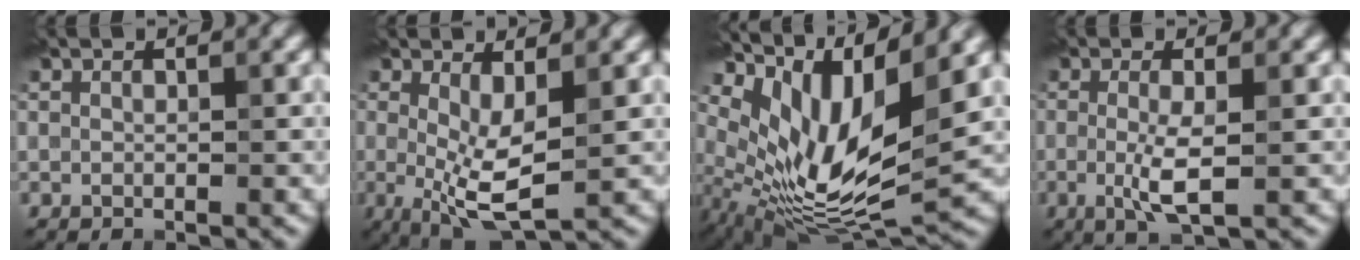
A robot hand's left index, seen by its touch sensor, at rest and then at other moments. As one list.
[{"total": 5.3, "force": [-0.1, 1.6, 5.0], "torque": [-0.100, -0.013, 0.000]}, {"total": 11.7, "force": [3.8, 4.9, 9.9], "torque": [-0.193, -0.017, 0.083]}, {"total": 3.4, "force": [-0.4, 0.5, 3.3], "torque": [-0.068, -0.009, -0.007]}]